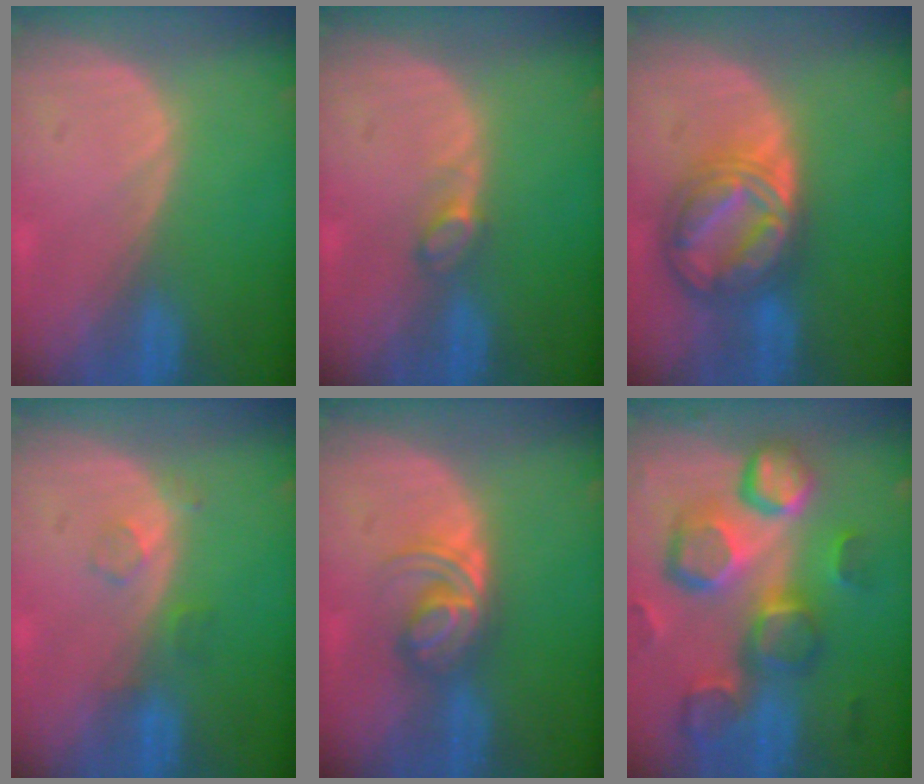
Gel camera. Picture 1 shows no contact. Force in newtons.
{"total": 2.0, "press": 1.9, "slide": 0.2}
{"total": 9.1, "press": 9.0, "slide": 0.6}
{"total": 2.1, "press": 2.1, "slide": 0.2}
{"total": 5.9, "press": 5.2, "slide": 2.9}
{"total": 13.0, "press": 11.4, "slide": 6.3}